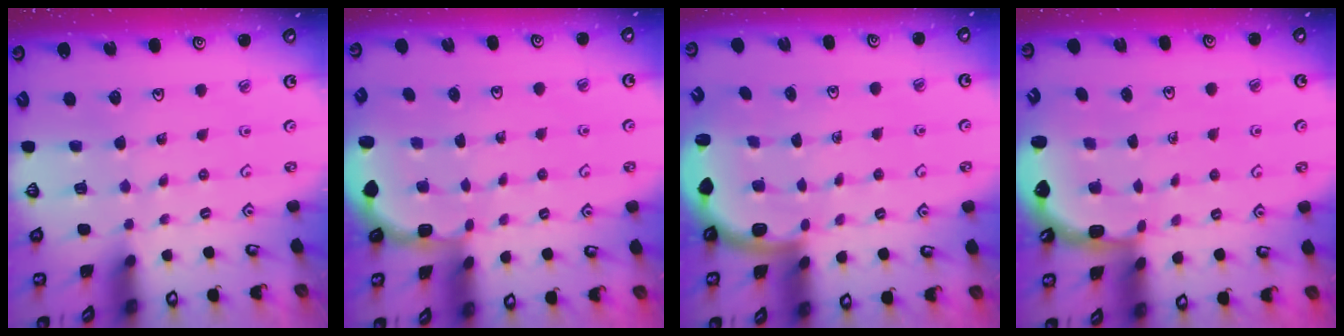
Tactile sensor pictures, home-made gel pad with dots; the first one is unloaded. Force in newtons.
{"total": 1.9, "press": 1.7, "slide": 0.7}
{"total": 2.6, "press": 2.5, "slide": 0.7}
{"total": 2.5, "press": 2.1, "slide": 1.3}